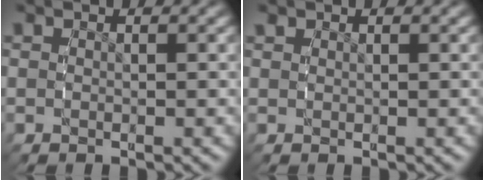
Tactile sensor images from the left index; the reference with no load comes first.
{"total": 0.5, "force": [0.5, -0.1, 0.1], "torque": [0.001, 0.000, 0.017]}